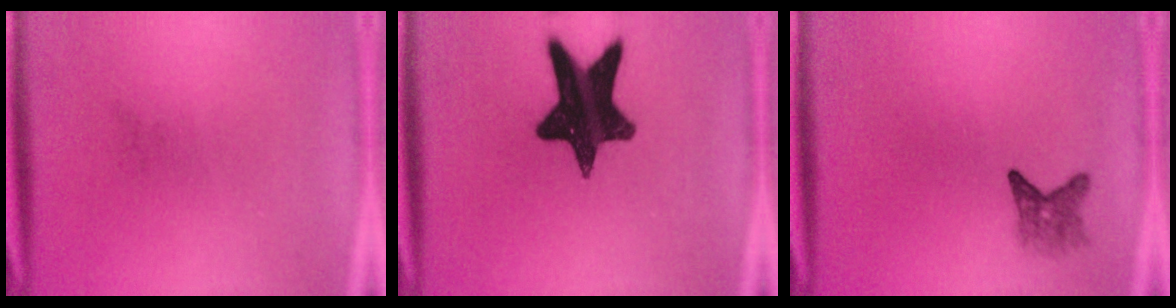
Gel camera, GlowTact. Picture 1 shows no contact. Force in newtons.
{"total": 15.6}
{"total": 2.4}